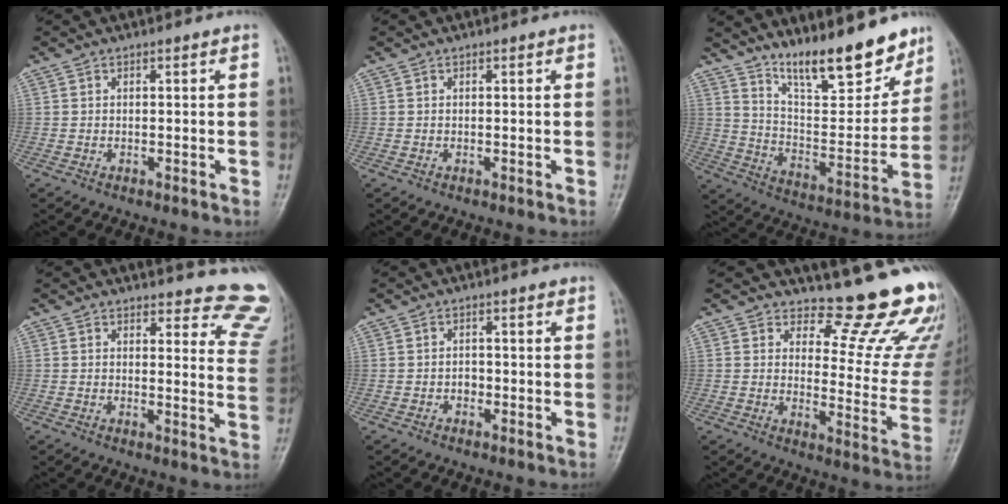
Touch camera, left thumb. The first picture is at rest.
{"total": 0.0}
{"total": 18.1, "force": [13.9, 5.1, 10.4], "torque": [-0.116, -0.091, 0.233]}
{"total": 12.6, "force": [12.2, 3.2, 0.9], "torque": [0.046, -0.119, 0.095]}
{"total": 1.4, "force": [-0.4, 1.1, 0.7], "torque": [-0.003, 0.005, -0.009]}
{"total": 16.0, "force": [13.8, 4.6, 6.5], "torque": [-0.034, -0.151, 0.156]}